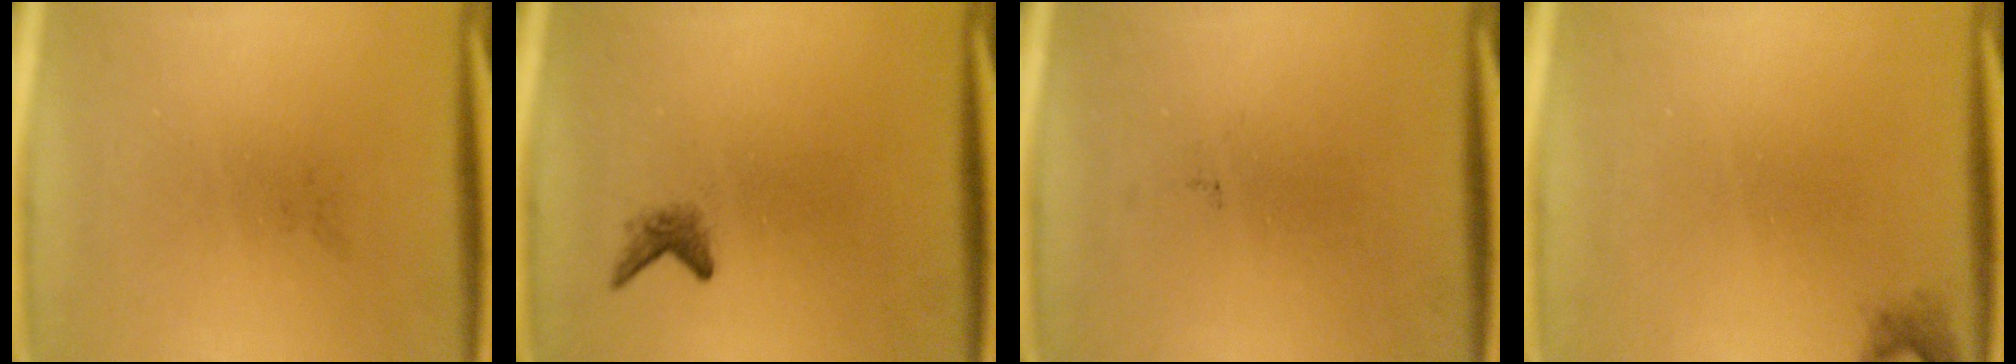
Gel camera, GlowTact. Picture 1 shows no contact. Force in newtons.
{"total": 1.4}
{"total": 0.0}
{"total": 1.1}